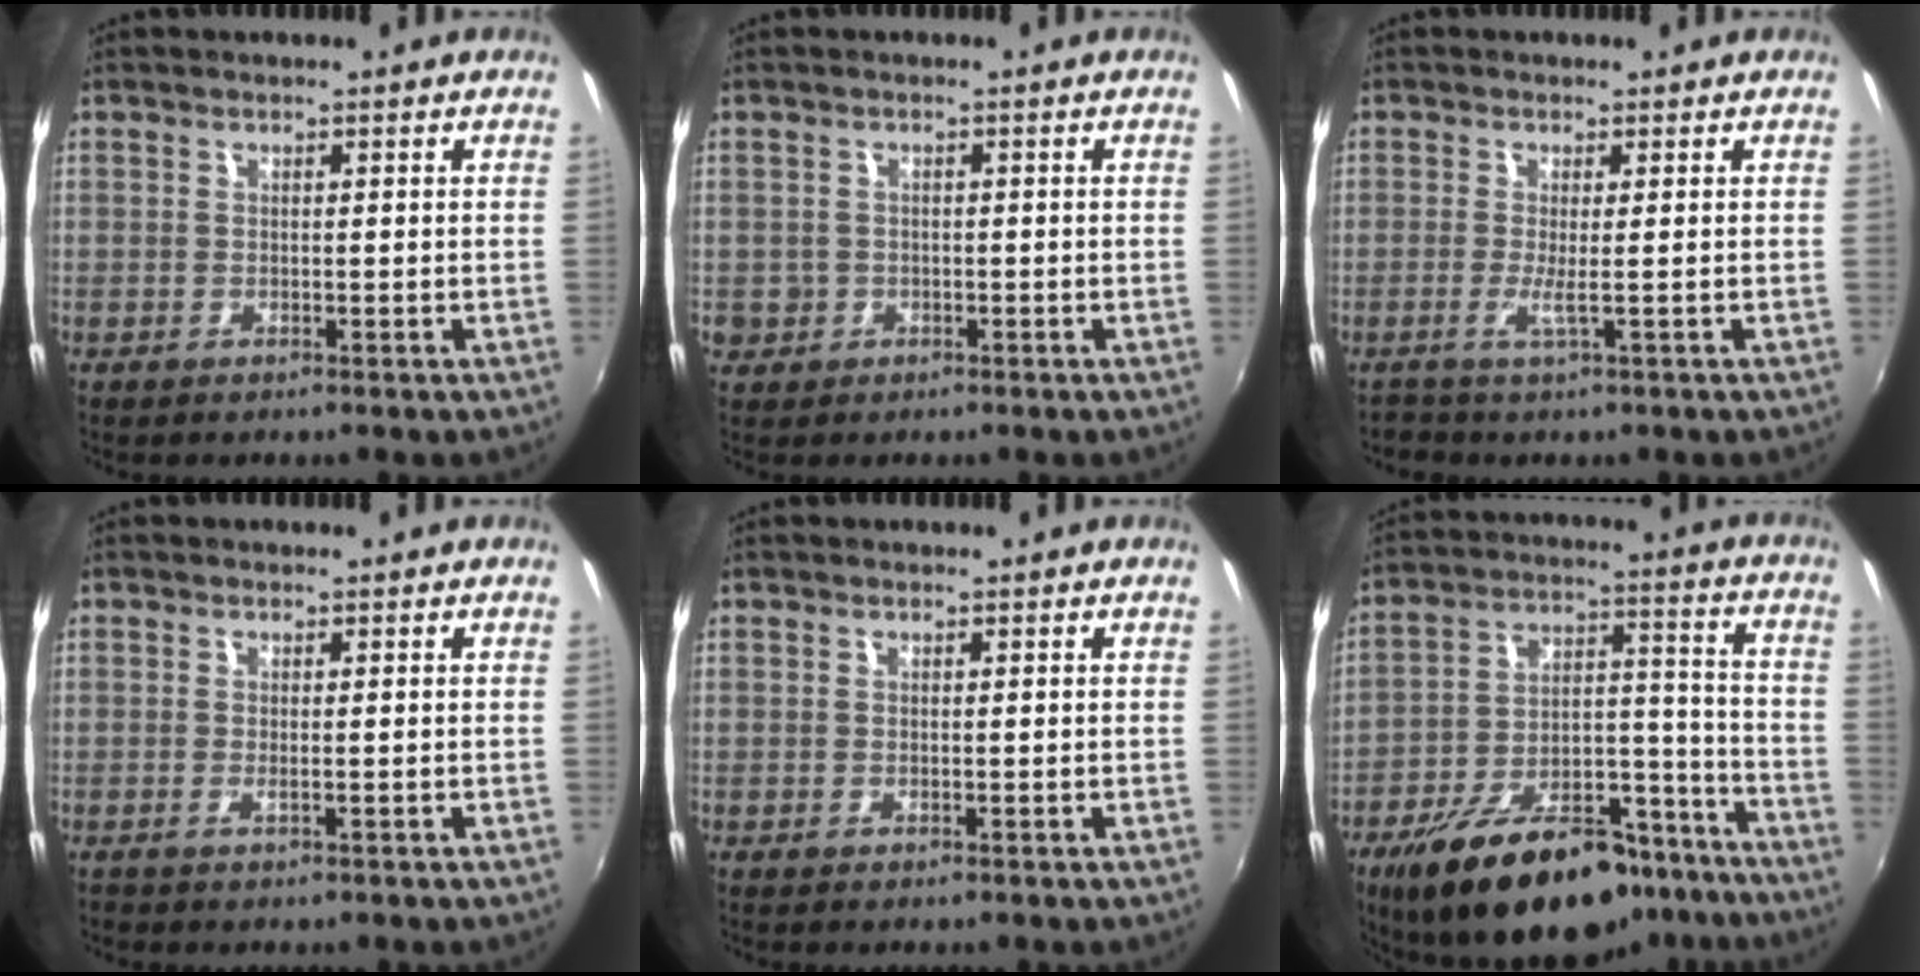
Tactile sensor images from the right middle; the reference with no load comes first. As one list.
[{"total": 3.7, "force": [-0.8, 3.5, 1.0], "torque": [-0.026, -0.001, -0.009]}, {"total": 1.5, "force": [-0.4, -0.6, 1.4], "torque": [-0.035, -0.001, -0.012]}, {"total": 0.8, "force": [-0.2, -0.5, 0.6], "torque": [-0.011, 0.002, -0.006]}, {"total": 0.0}, {"total": 24.4, "force": [-17.5, 10.5, 13.3], "torque": [-0.227, 0.017, -0.248]}]